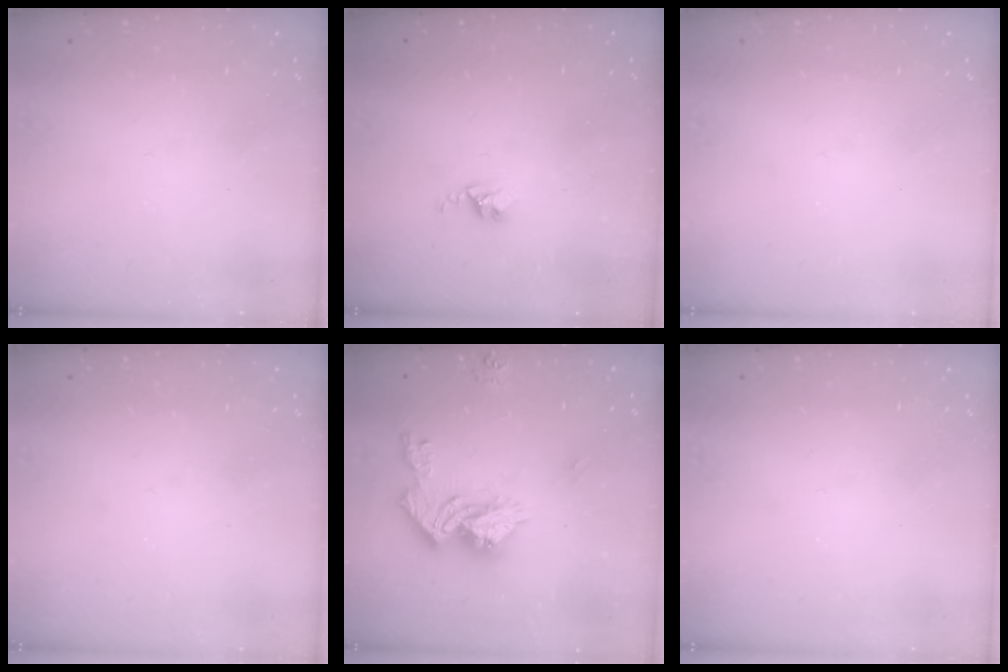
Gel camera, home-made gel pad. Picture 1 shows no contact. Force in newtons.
{"total": 2.6, "press": 2.6, "slide": 0.4}
{"total": 0.0}
{"total": 0.0}
{"total": 14.3, "press": 14.2, "slide": 1.5}
{"total": 0.0}